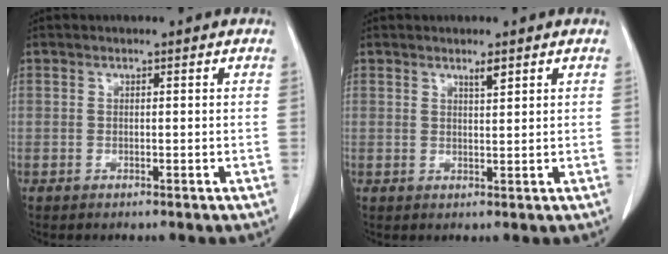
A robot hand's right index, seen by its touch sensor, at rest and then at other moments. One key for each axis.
{"total": 1.5, "fx": 1.1, "fy": 0.1, "fz": 1.1, "tx": -0.020, "ty": -0.003, "tz": 0.021}